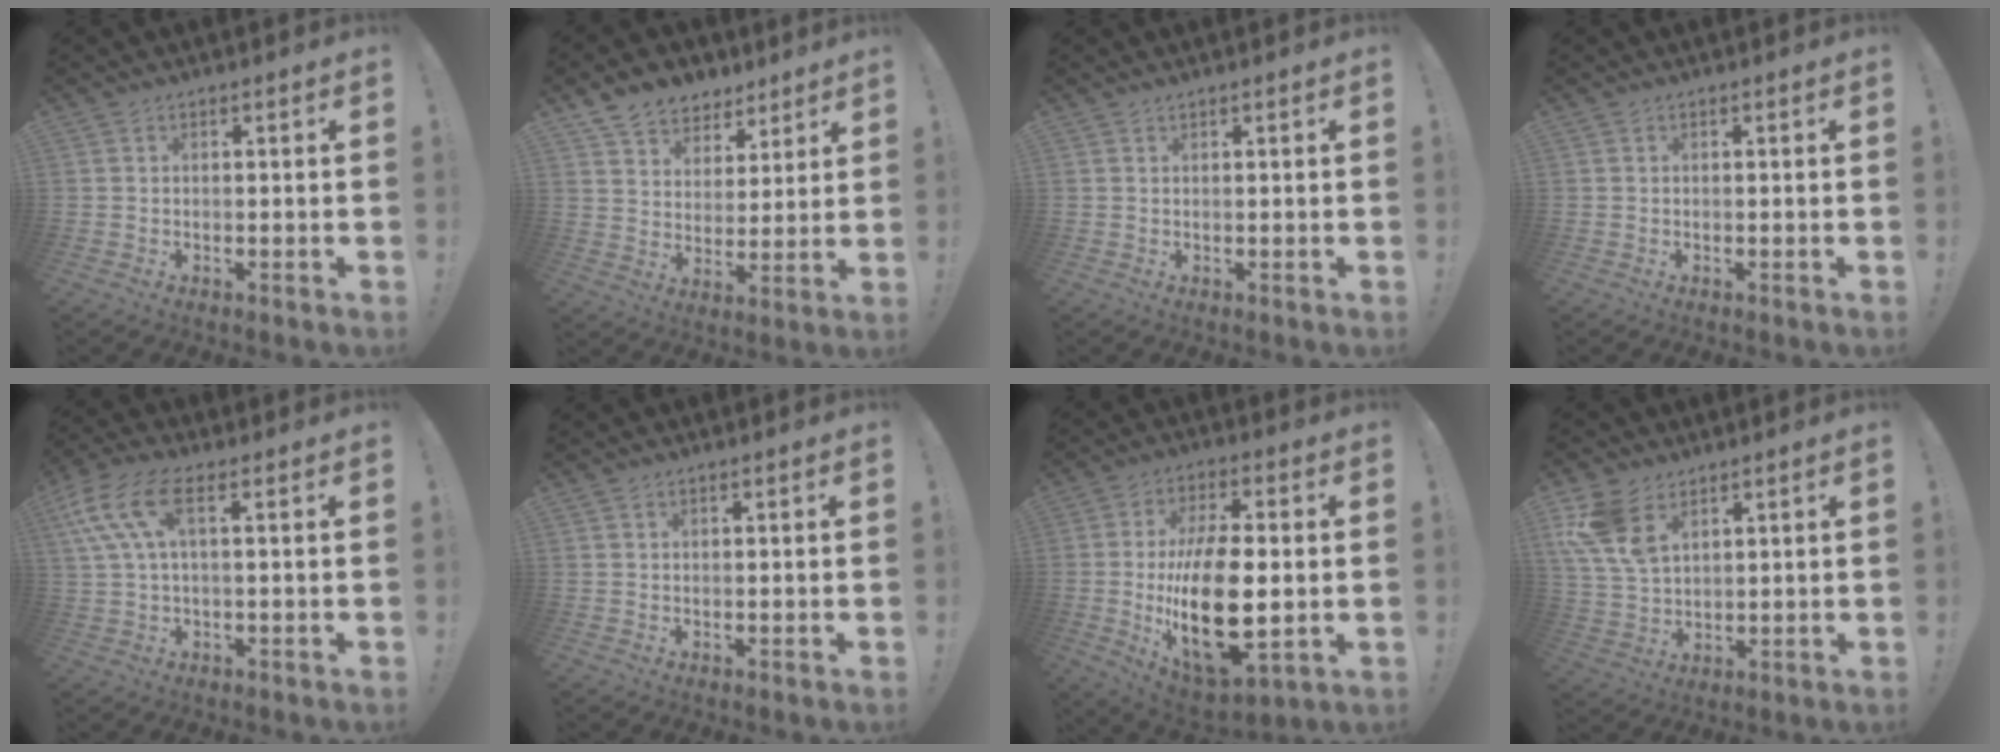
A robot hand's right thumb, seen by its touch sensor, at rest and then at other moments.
{"total": 9.6, "force": [6.9, 6.3, 2.0], "torque": [-0.042, -0.044, 0.140]}
{"total": 0.8, "force": [0.8, -0.2, 0.2], "torque": [0.003, -0.004, 0.013]}
{"total": 0.0}
{"total": 11.3, "force": [3.9, 5.0, 9.3], "torque": [-0.187, -0.002, 0.078]}
{"total": 0.7, "force": [0.5, 0.3, 0.4], "torque": [-0.008, 0.000, 0.009]}
{"total": 23.5, "force": [-1.9, 11.4, 20.4], "torque": [-0.374, -0.013, -0.022]}
{"total": 11.0, "force": [6.1, 6.5, 6.5], "torque": [-0.140, -0.020, 0.122]}